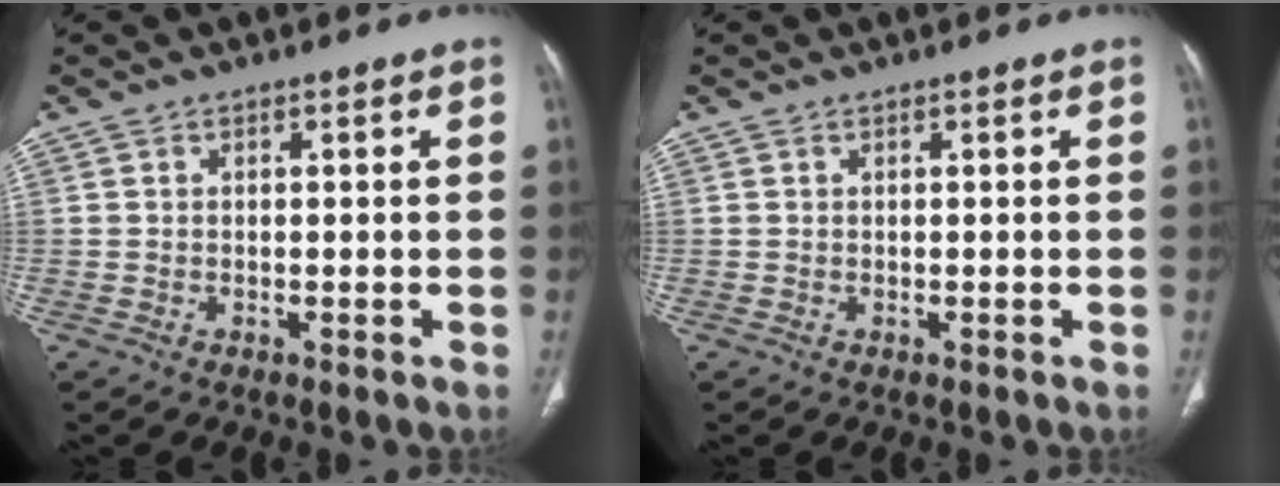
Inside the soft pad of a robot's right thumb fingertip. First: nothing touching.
{"total": 0.0}